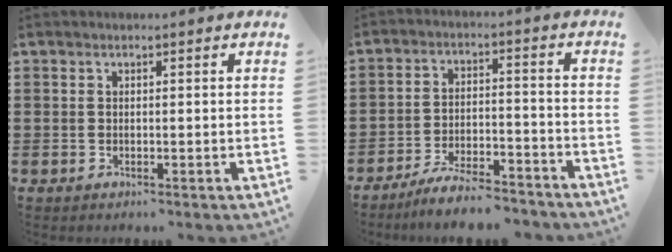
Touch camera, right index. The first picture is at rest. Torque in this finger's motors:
{"motor_torque": [2.14, 0.00, -0.20, -0.22]}